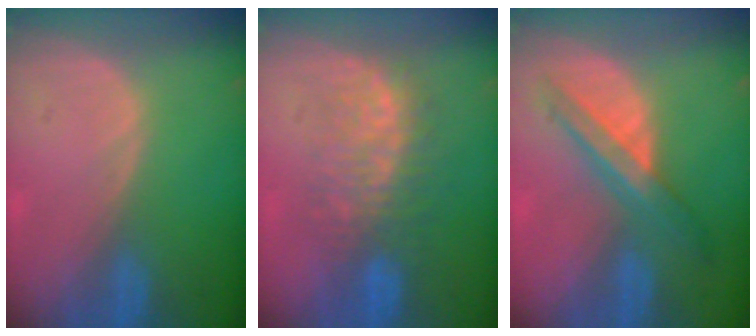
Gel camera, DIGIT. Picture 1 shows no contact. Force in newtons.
{"total": 7.8, "press": 7.7, "slide": 1.3}
{"total": 7.1, "press": 6.0, "slide": 3.9}